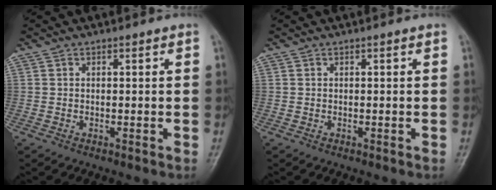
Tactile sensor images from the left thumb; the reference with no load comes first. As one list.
[{"total": 0.0}]